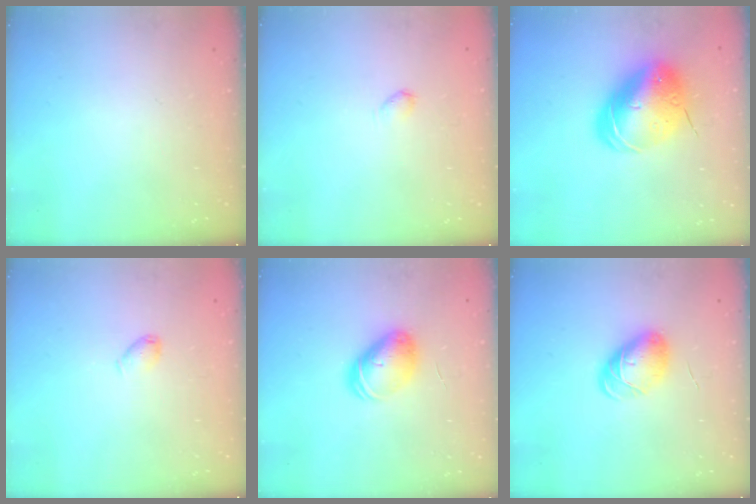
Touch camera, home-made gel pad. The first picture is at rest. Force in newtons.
{"total": 2.2, "press": 2.2, "slide": 0.4}
{"total": 17.1, "press": 16.8, "slide": 3.0}
{"total": 3.5, "press": 3.5, "slide": 0.6}
{"total": 8.2, "press": 8.2, "slide": 0.4}
{"total": 7.5, "press": 7.5, "slide": 0.5}